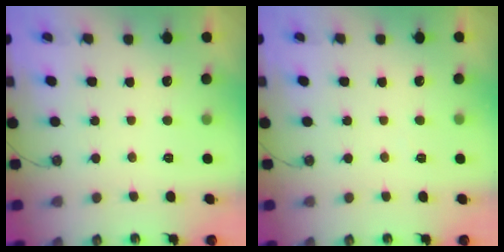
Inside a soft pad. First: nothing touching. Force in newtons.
{"total": 2.7, "press": 2.7, "slide": 0.5}